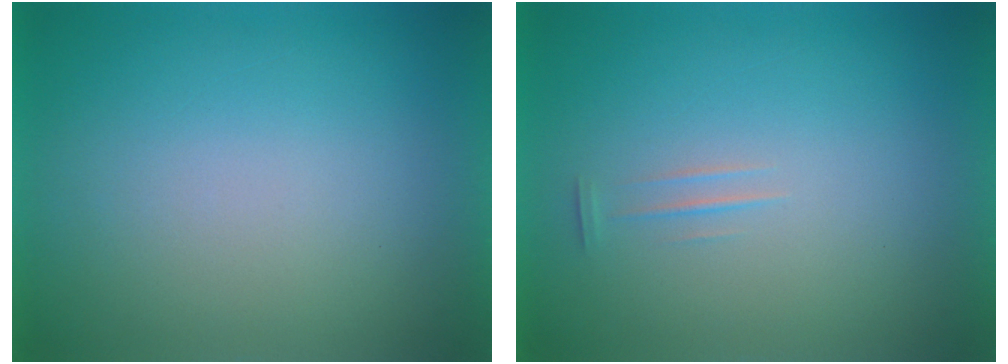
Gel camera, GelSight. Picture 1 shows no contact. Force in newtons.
{"total": 1.3}